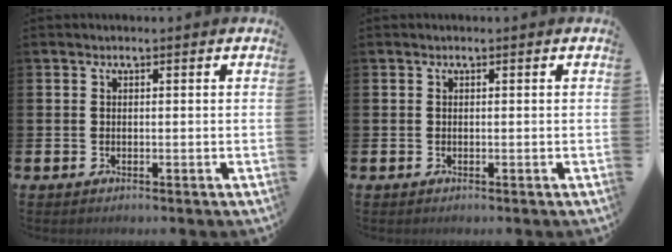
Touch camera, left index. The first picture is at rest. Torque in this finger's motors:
{"motor_torque": [-0.01, 0.01, 0.00, 0.00]}